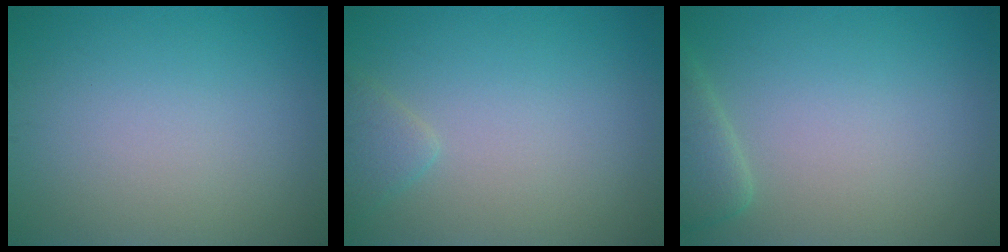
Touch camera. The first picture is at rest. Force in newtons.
{"total": 1.4, "press": 1.4, "slide": 0.1}
{"total": 2.2, "press": 2.2, "slide": 0.2}